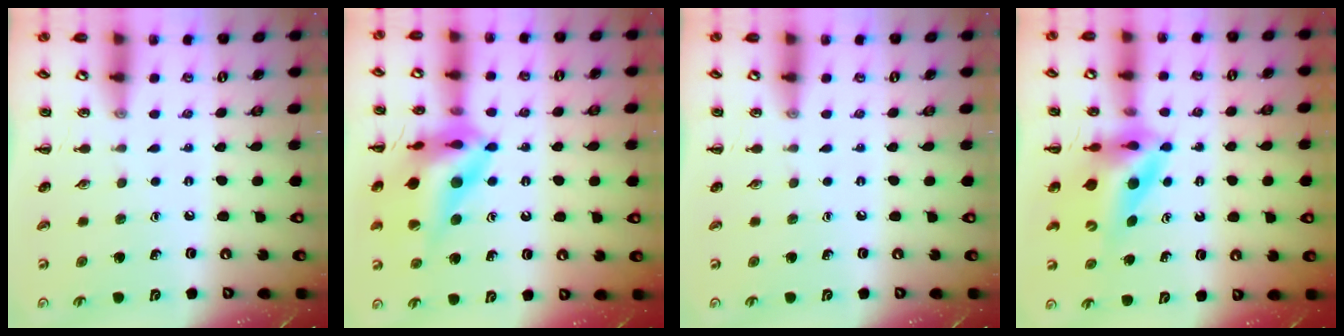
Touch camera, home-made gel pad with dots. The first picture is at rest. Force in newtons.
{"total": 17.9, "press": 17.5, "slide": 3.6}
{"total": 0.0}
{"total": 9.6, "press": 9.1, "slide": 3.0}